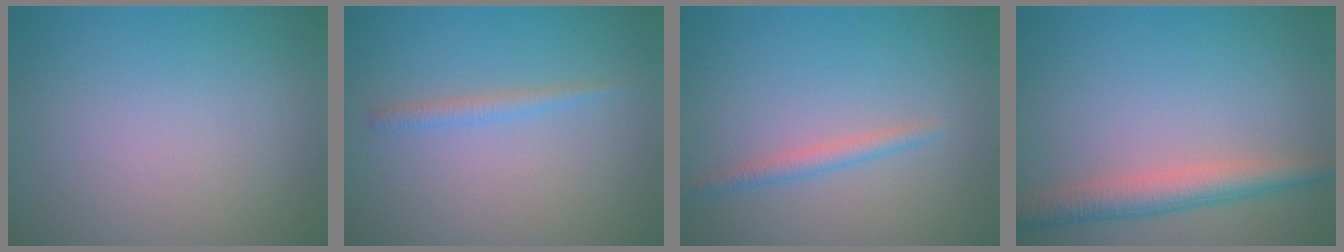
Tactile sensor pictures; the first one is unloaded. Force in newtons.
{"total": 1.3, "press": 1.3, "slide": 0.0}
{"total": 1.6, "press": 1.6, "slide": 0.0}
{"total": 4.0, "press": 4.0, "slide": 0.1}